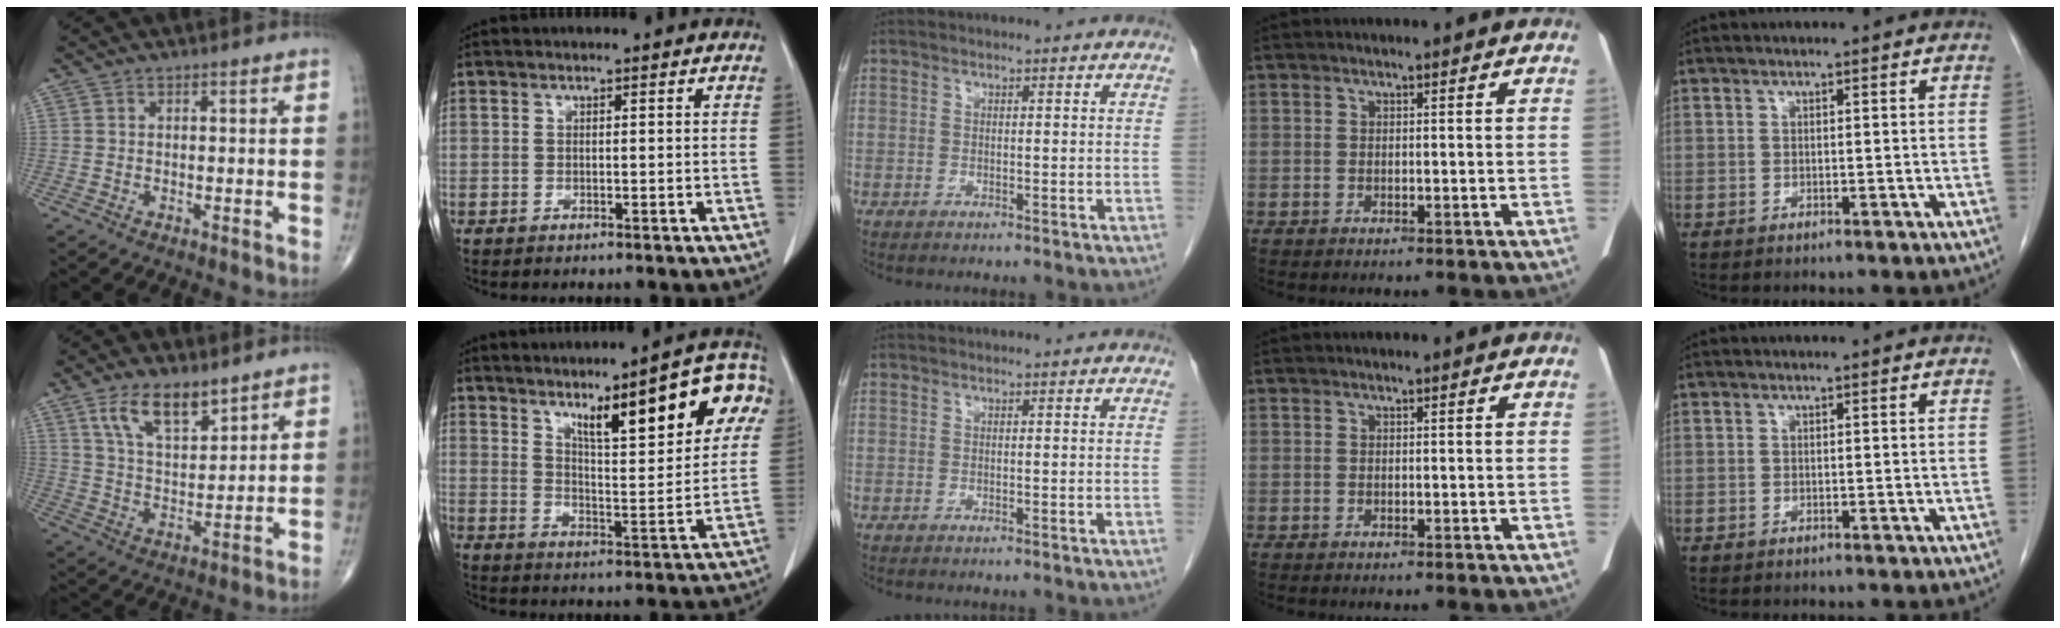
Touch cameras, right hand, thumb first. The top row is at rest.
{"thumb": {"total": 10.4, "force": [6.7, 4.5, 6.6], "torque": [-0.103, -0.037, 0.131]}, "index": {"total": 17.2, "force": [8.4, 3.3, 14.6], "torque": [-0.191, 0.012, 0.123]}}